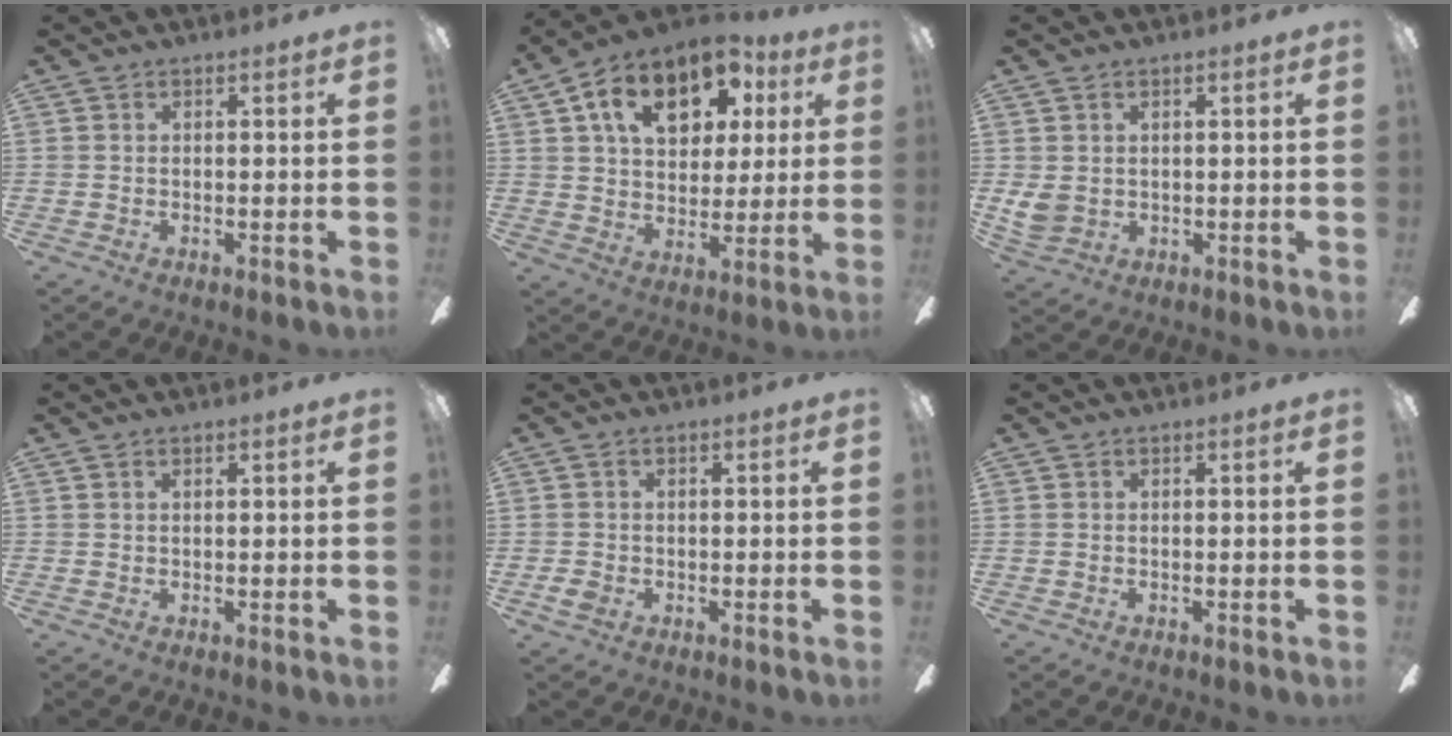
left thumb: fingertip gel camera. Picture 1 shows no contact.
{"total": 16.7, "force": [8.5, 10.5, 9.9], "torque": [-0.163, -0.018, 0.151]}
{"total": 4.1, "force": [1.0, 3.1, 2.5], "torque": [-0.062, 0.000, 0.020]}
{"total": 0.6, "force": [0.3, 0.1, 0.6], "torque": [-0.012, 0.001, 0.005]}
{"total": 2.3, "force": [-0.8, 1.5, 1.5], "torque": [-0.040, 0.000, -0.018]}
{"total": 0.0}